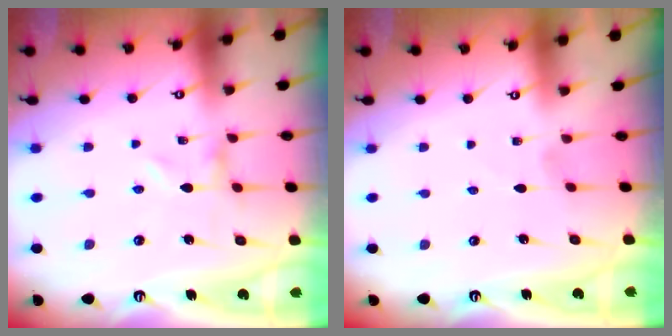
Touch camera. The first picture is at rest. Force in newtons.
{"total": 0.9, "press": 0.9, "slide": 0.1}